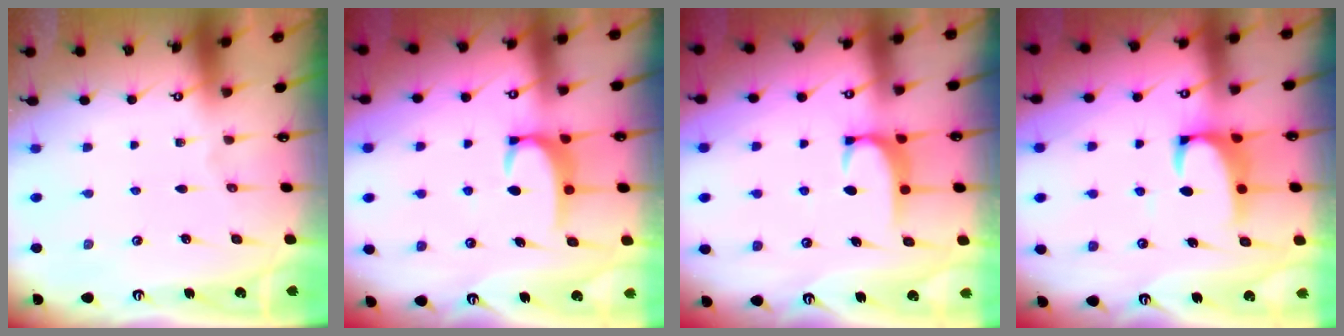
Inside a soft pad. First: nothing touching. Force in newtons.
{"total": 3.7, "press": 3.6, "slide": 0.5}
{"total": 1.9, "press": 1.8, "slide": 0.5}
{"total": 2.3, "press": 2.1, "slide": 1.0}